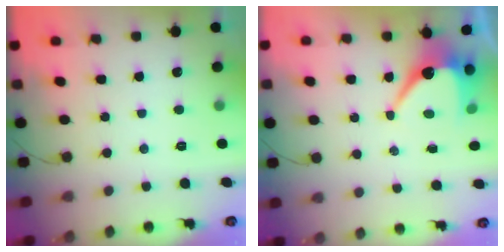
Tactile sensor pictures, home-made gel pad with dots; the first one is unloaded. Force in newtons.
{"total": 7.9, "press": 7.9, "slide": 0.5}